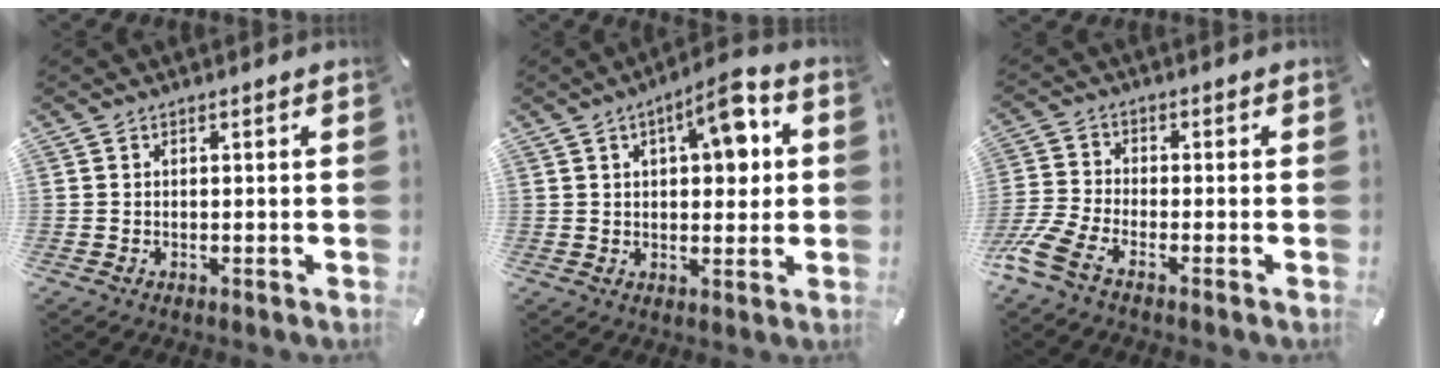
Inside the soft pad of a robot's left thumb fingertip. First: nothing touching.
{"total": 9.8, "force": [3.2, 4.6, 8.0], "torque": [-0.105, -0.009, 0.049]}
{"total": 7.5, "force": [-4.5, 3.1, 5.1], "torque": [-0.139, -0.007, -0.089]}